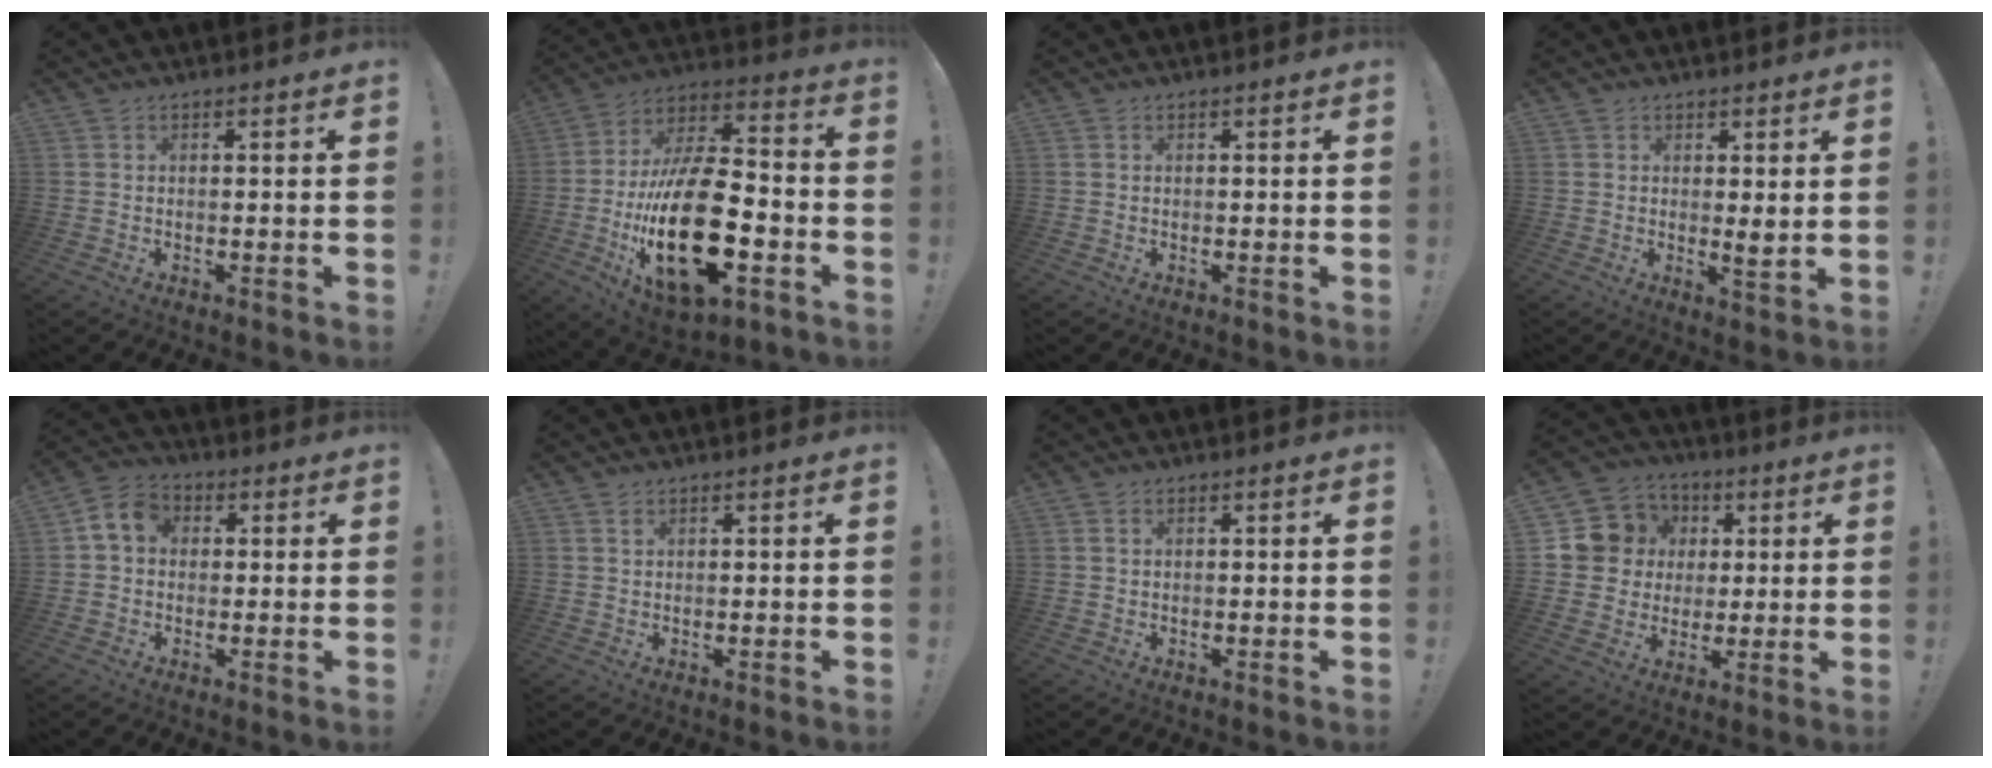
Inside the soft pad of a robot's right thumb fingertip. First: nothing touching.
{"total": 29.2, "force": [-7.7, 14.0, 24.5], "torque": [-0.461, 0.037, -0.122]}
{"total": 0.0}
{"total": 3.1, "force": [1.1, 0.3, 2.9], "torque": [-0.023, -0.024, 0.015]}
{"total": 7.4, "force": [1.4, 5.8, 4.2], "torque": [-0.068, 0.011, 0.031]}
{"total": 0.8, "force": [0.5, 0.5, 0.4], "torque": [-0.005, -0.001, 0.008]}
{"total": 0.9, "force": [0.4, 0.7, 0.4], "torque": [-0.013, 0.004, 0.008]}
{"total": 10.8, "force": [2.2, 10.2, 2.7], "torque": [-0.038, -0.004, 0.055]}